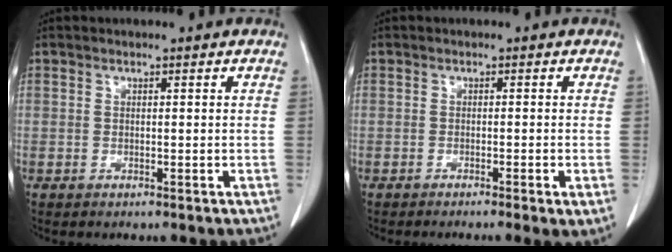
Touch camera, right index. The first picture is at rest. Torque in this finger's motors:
{"motor_torque": [0.70, -0.67, 0.26, 0.03]}